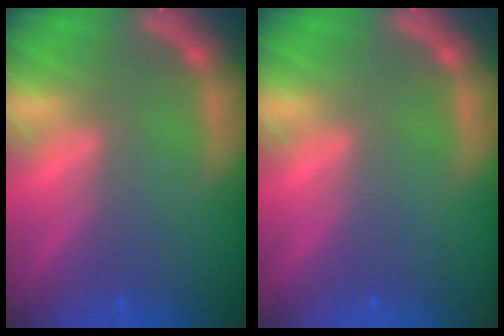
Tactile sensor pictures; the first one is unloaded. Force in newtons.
{"total": 0.0}